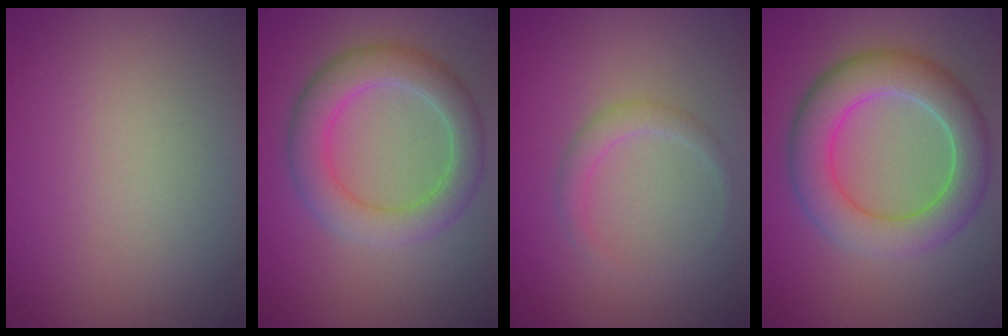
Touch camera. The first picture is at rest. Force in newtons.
{"total": 4.9, "press": 4.9, "slide": 0.4}
{"total": 1.5, "press": 1.5, "slide": 0.1}
{"total": 6.5, "press": 6.4, "slide": 0.6}